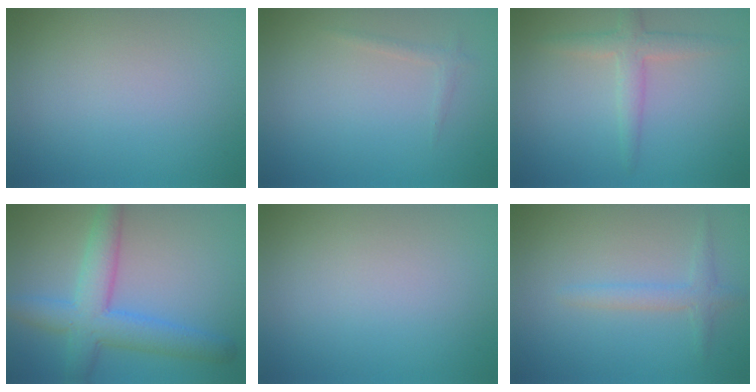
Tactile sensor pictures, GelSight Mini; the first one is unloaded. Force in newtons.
{"total": 0.7, "press": 0.7, "slide": 0.1}
{"total": 2.6, "press": 2.6, "slide": 0.0}
{"total": 6.0, "press": 6.0, "slide": 0.2}
{"total": 0.0}
{"total": 1.8, "press": 1.8, "slide": 0.1}